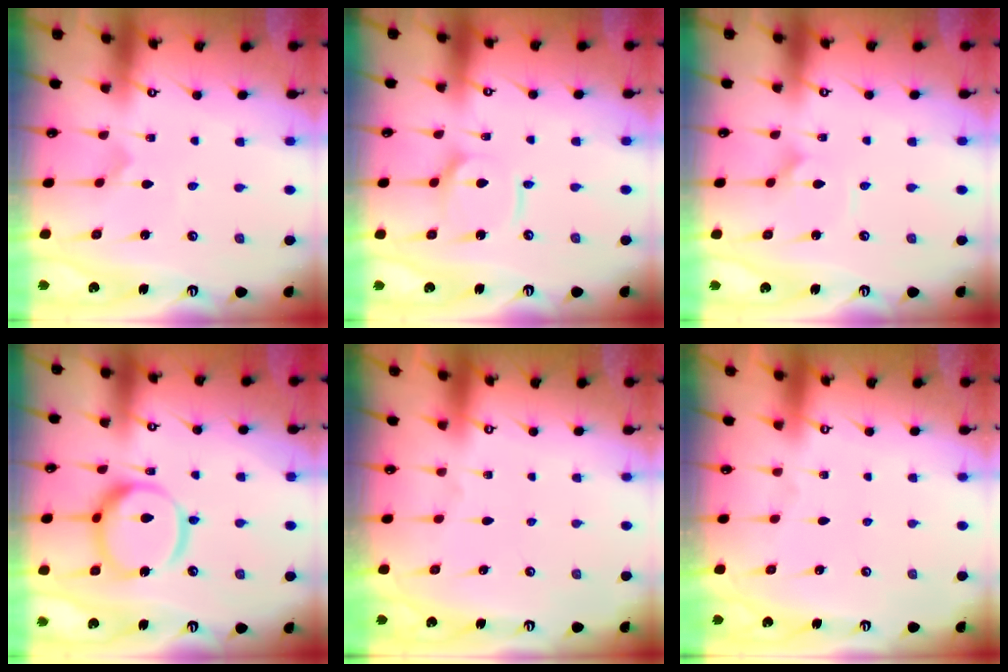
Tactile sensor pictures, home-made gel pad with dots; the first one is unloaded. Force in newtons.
{"total": 7.5, "press": 7.4, "slide": 0.8}
{"total": 1.5, "press": 1.5, "slide": 0.0}
{"total": 15.5, "press": 15.4, "slide": 1.7}
{"total": 0.0}
{"total": 0.0}